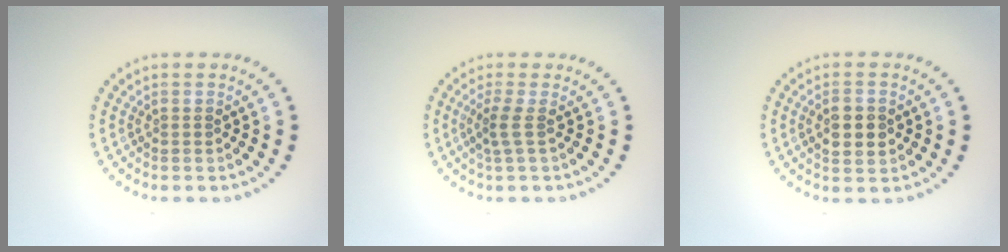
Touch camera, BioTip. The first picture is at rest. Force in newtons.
{"total": 1.8, "press": 1.1, "slide": 1.3}
{"total": 2.9, "press": 2.9, "slide": 0.2}